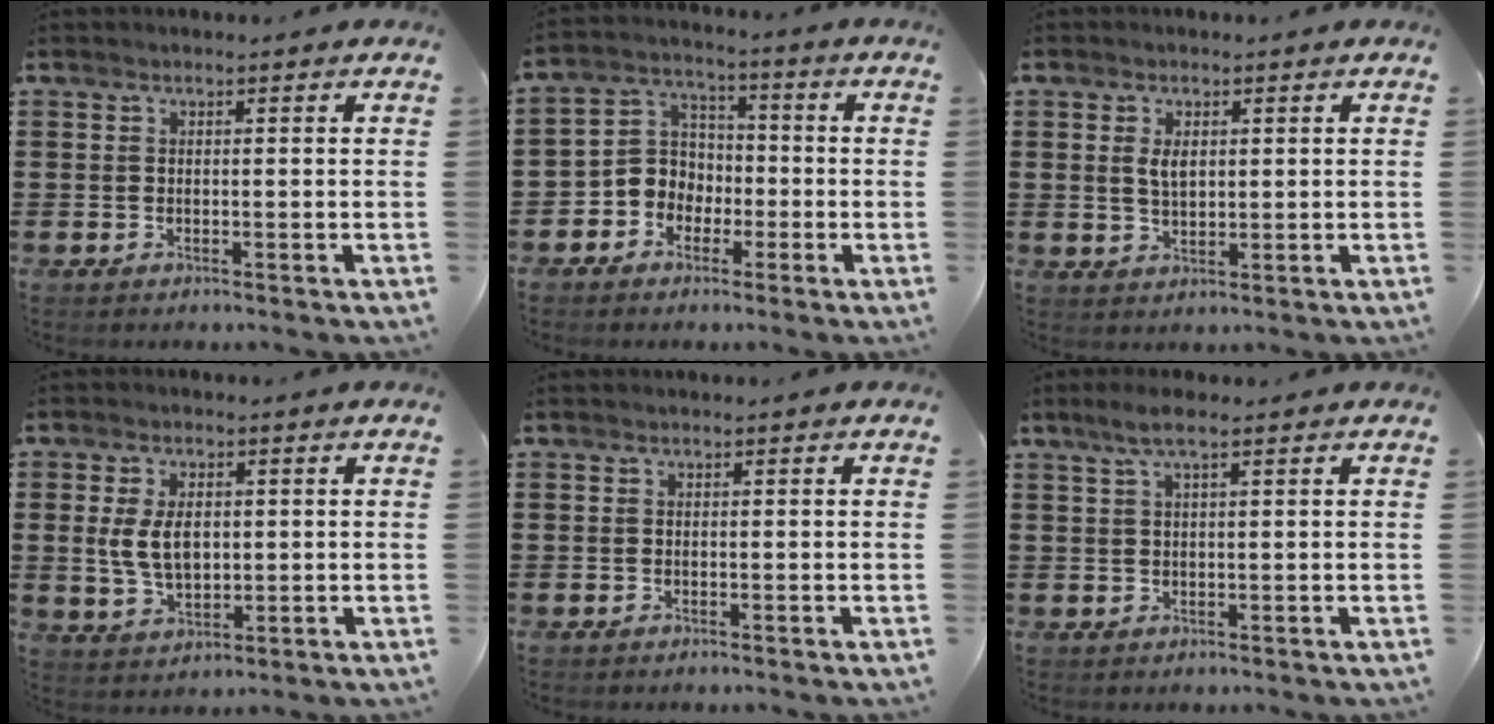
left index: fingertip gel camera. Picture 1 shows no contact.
{"total": 5.6, "force": [-2.0, 5.1, 1.4], "torque": [-0.057, 0.005, -0.047]}
{"total": 3.0, "force": [0.8, 1.6, 2.4], "torque": [-0.051, 0.007, 0.014]}
{"total": 6.1, "force": [0.8, 3.7, 4.8], "torque": [-0.106, 0.005, 0.008]}
{"total": 0.0}
{"total": 3.5, "force": [1.9, 0.6, 2.9], "torque": [-0.058, 0.004, 0.033]}